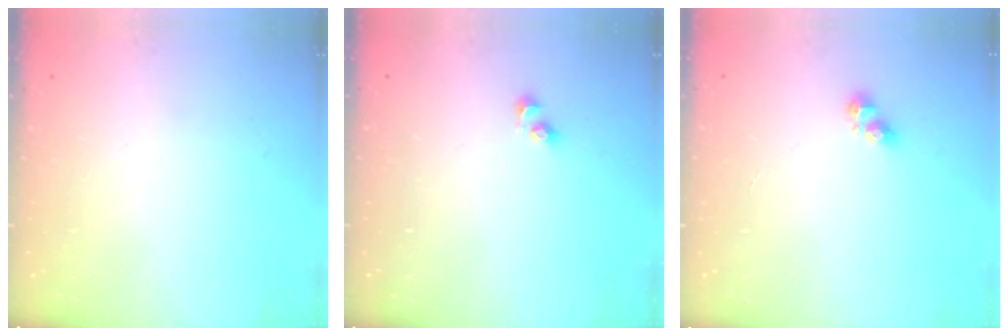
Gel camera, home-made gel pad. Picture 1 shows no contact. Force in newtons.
{"total": 2.7, "press": 2.5, "slide": 1.2}
{"total": 6.1, "press": 6.1, "slide": 0.7}